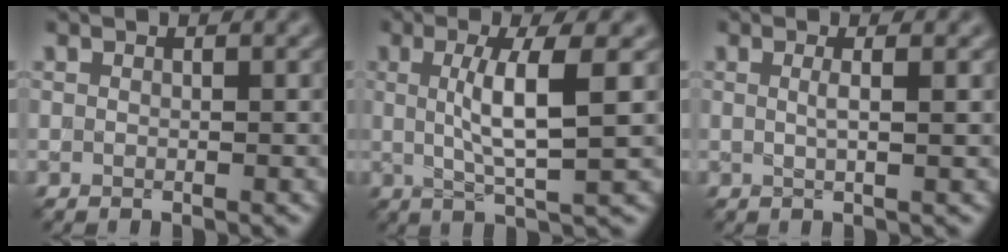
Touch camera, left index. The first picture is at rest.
{"total": 5.4, "force": [0.8, 0.9, 5.3], "torque": [-0.092, 0.001, 0.016]}
{"total": 1.3, "force": [0.2, 0.2, 1.2], "torque": [-0.018, 0.002, 0.000]}